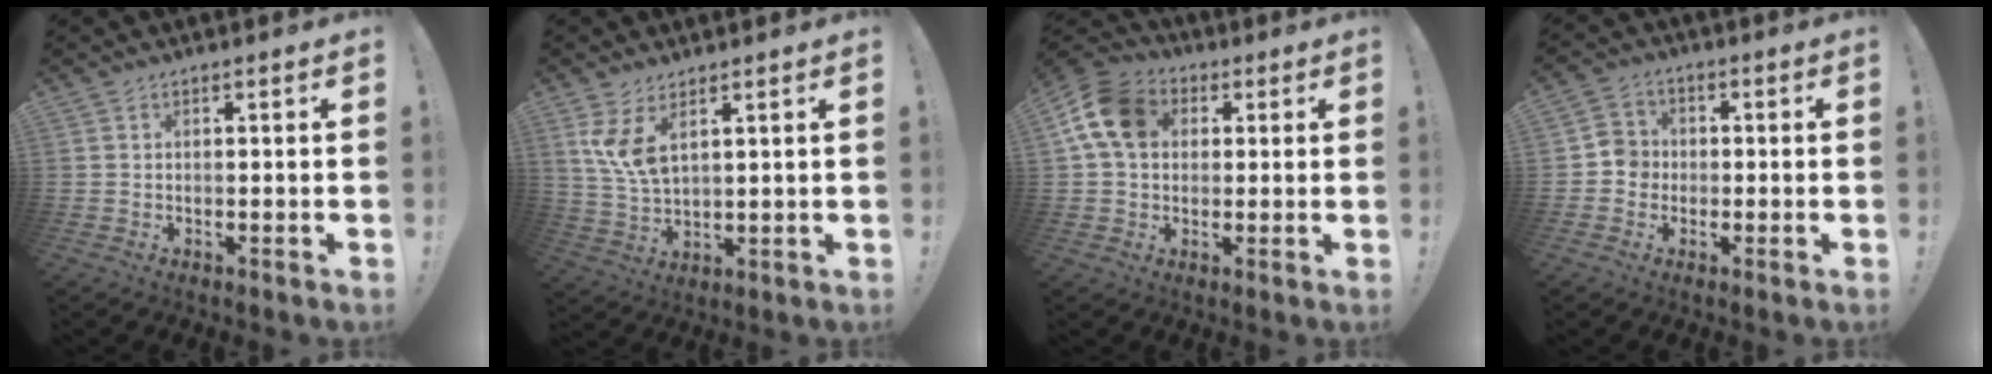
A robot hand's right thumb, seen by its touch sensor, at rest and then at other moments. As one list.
[{"total": 8.0, "force": [4.4, 3.5, 5.7], "torque": [-0.115, -0.027, 0.079]}, {"total": 13.3, "force": [3.1, 10.1, 8.1], "torque": [-0.149, 0.011, 0.065]}, {"total": 5.5, "force": [-1.8, 5.0, 1.2], "torque": [-0.015, 0.015, -0.036]}]